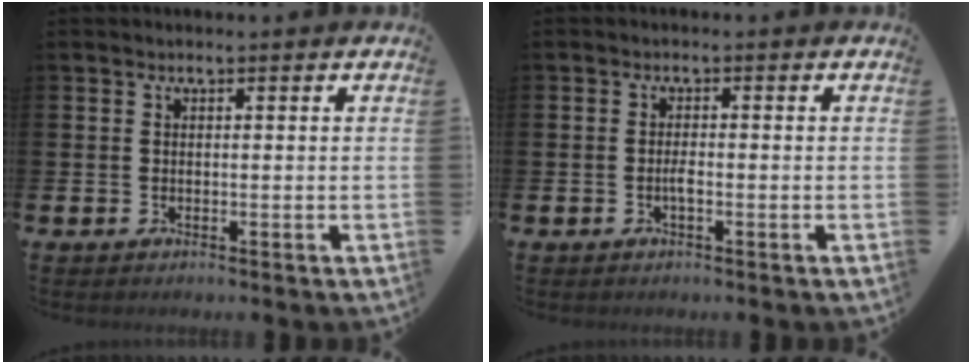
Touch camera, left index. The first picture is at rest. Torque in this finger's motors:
{"motor_torque": [0.13, 0.11, 0.01, 0.01]}